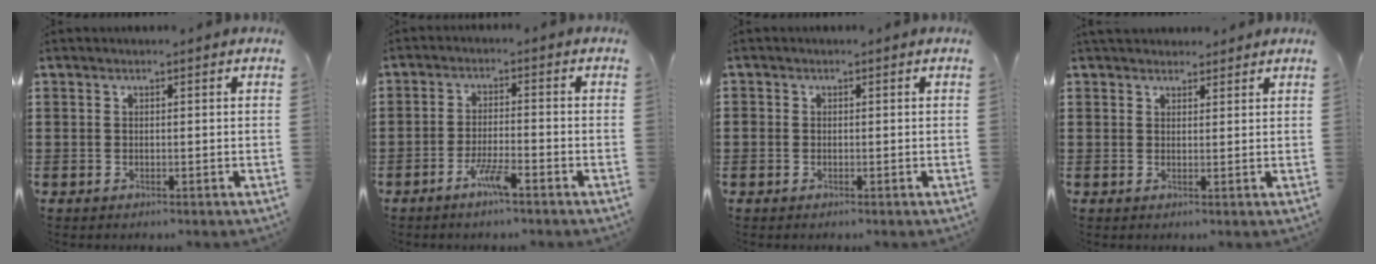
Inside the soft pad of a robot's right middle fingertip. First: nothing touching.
{"total": 4.3, "force": [-2.9, 0.4, 3.2], "torque": [-0.073, -0.006, -0.056]}
{"total": 0.7, "force": [-0.2, 0.6, 0.2], "torque": [-0.003, 0.004, -0.005]}
{"total": 2.2, "force": [2.2, 0.5, 0.0], "torque": [0.003, -0.001, 0.041]}